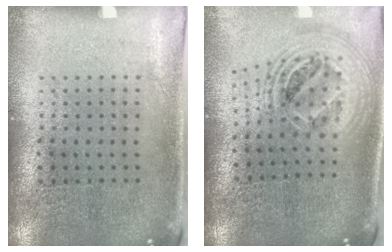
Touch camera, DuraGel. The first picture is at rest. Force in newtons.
{"total": 2.2, "press": 1.8, "slide": 1.3}